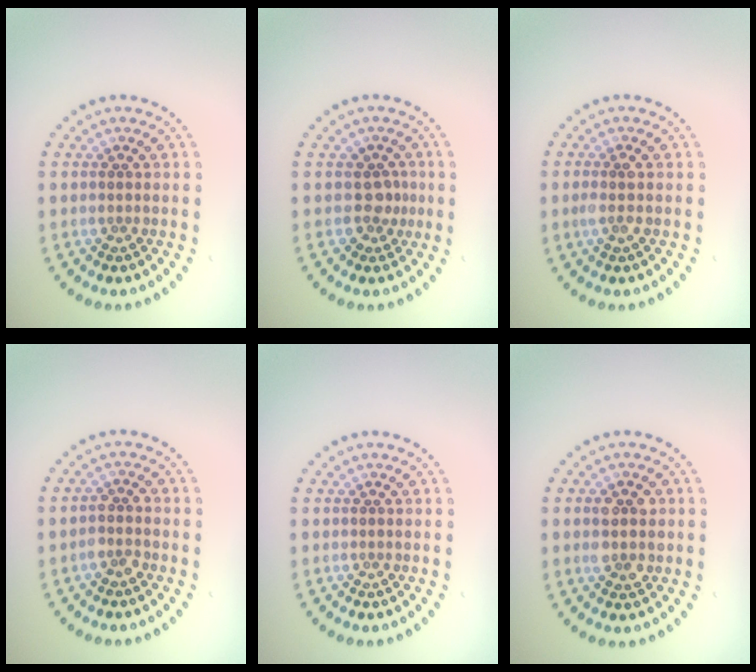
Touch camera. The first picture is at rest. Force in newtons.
{"total": 1.8, "press": 1.4, "slide": 1.2}
{"total": 1.3, "press": 1.2, "slide": 0.6}
{"total": 1.4, "press": 1.3, "slide": 0.6}
{"total": 0.0}
{"total": 2.7, "press": 2.7, "slide": 0.3}